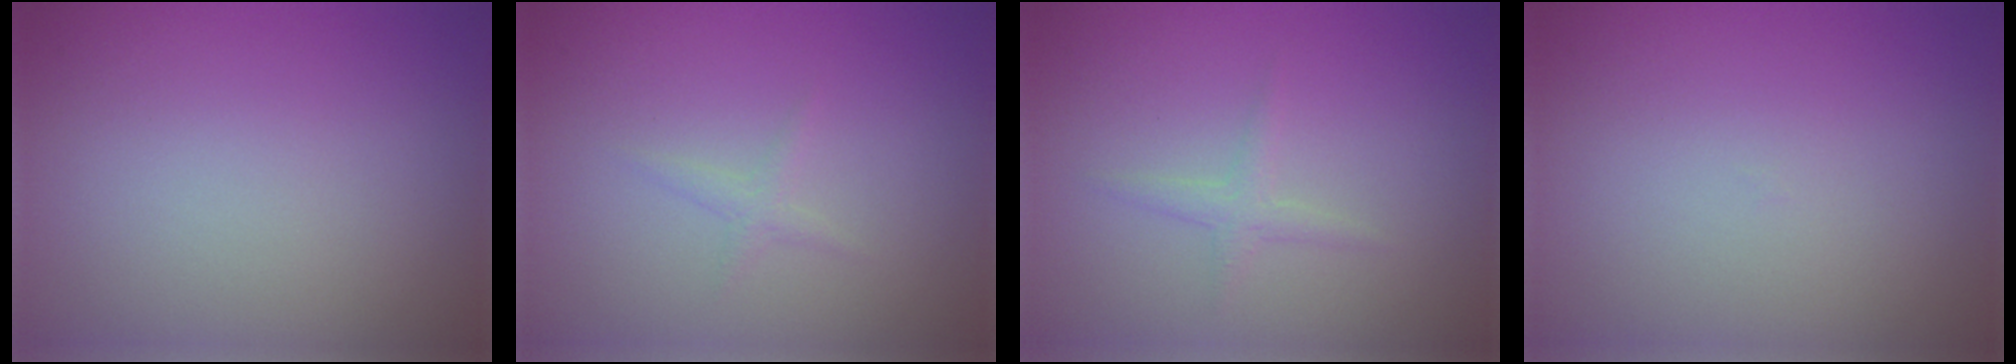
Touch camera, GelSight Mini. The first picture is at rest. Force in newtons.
{"total": 0.9, "press": 0.9, "slide": 0.1}
{"total": 1.2, "press": 1.2, "slide": 0.0}
{"total": 0.0}